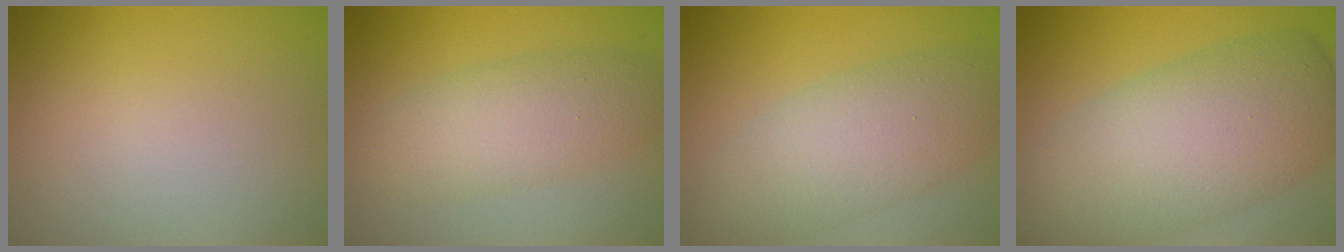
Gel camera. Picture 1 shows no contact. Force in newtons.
{"total": 5.3, "press": 5.3, "slide": 0.1}
{"total": 5.6, "press": 5.6, "slide": 0.2}
{"total": 10.0, "press": 10.0, "slide": 0.5}